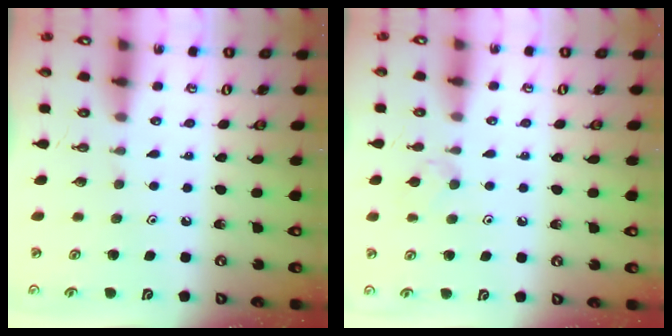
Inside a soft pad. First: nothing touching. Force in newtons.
{"total": 4.3, "press": 4.2, "slide": 0.9}